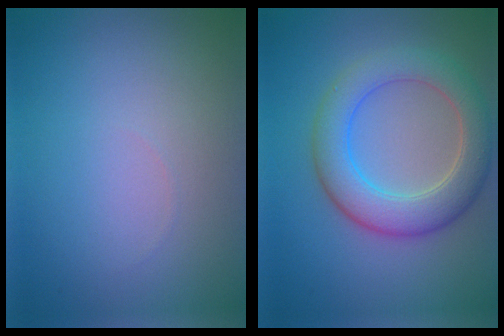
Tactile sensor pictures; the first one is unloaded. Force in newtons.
{"total": 6.0, "press": 6.0, "slide": 0.2}